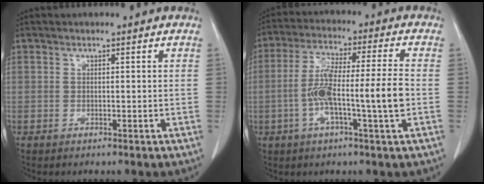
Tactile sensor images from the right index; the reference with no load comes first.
{"total": 11.7, "force": [-2.3, 0.2, 11.5], "torque": [-0.218, 0.010, -0.047]}